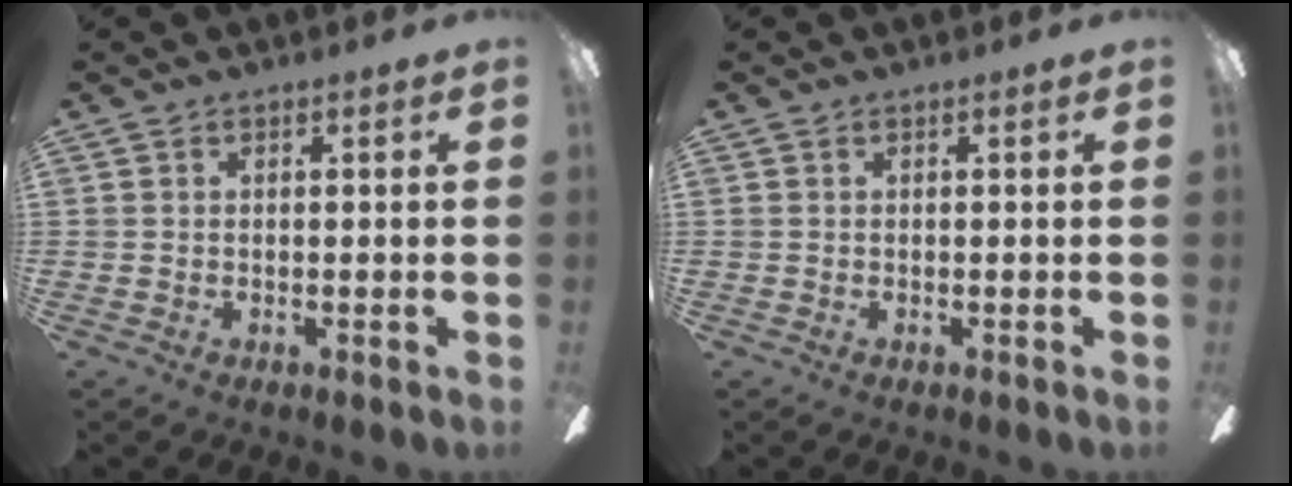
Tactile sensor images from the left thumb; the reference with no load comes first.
{"total": 0.0}